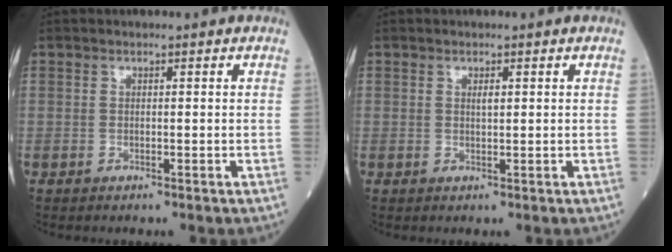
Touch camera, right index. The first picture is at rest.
{"total": 0.8, "force": [0.4, 0.2, 0.7], "torque": [-0.016, -0.001, 0.009]}